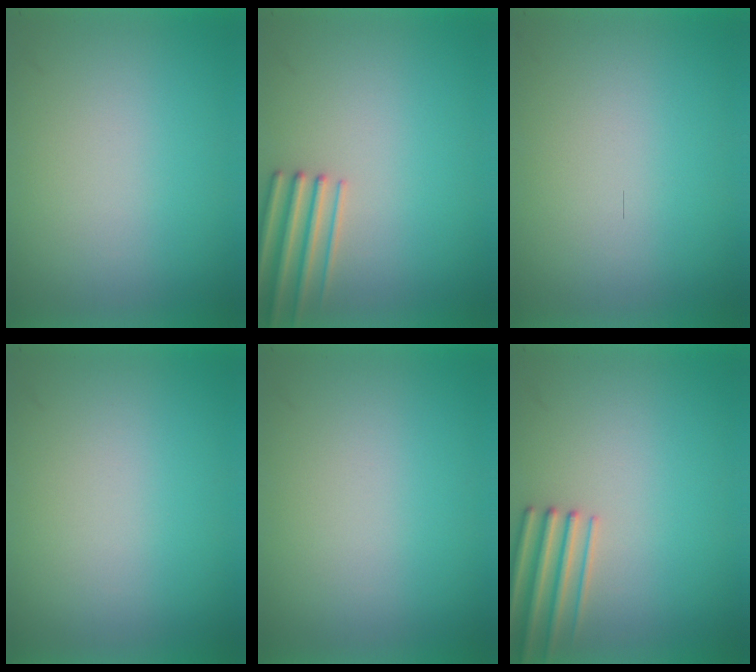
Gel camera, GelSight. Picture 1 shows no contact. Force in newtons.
{"total": 2.0}
{"total": 0.0}
{"total": 0.0}
{"total": 0.0}
{"total": 2.0}